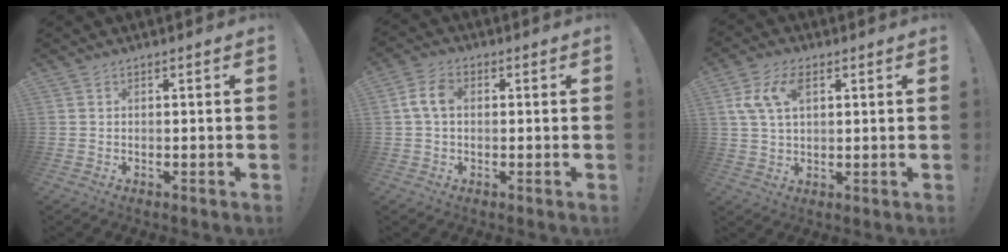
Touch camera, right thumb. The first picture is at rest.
{"total": 6.4, "force": [0.6, 4.1, 4.9], "torque": [-0.096, 0.014, 0.014]}
{"total": 9.4, "force": [3.4, 5.7, 6.7], "torque": [-0.132, 0.003, 0.063]}